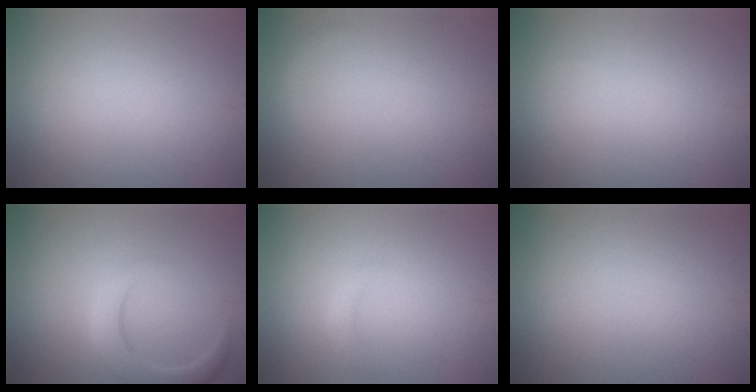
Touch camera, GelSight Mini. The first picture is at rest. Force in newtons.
{"total": 0.7, "press": 0.7, "slide": 0.1}
{"total": 0.0}
{"total": 3.6, "press": 3.6, "slide": 0.4}
{"total": 1.1, "press": 1.1, "slide": 0.1}
{"total": 0.0}